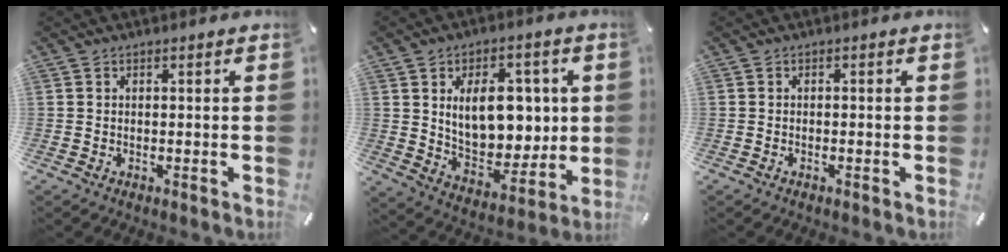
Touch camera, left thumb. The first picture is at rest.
{"total": 14.3, "force": [3.4, 9.9, 9.8], "torque": [-0.145, -0.005, 0.064]}
{"total": 0.7, "force": [-0.3, 0.1, 0.7], "torque": [-0.010, -0.002, -0.006]}